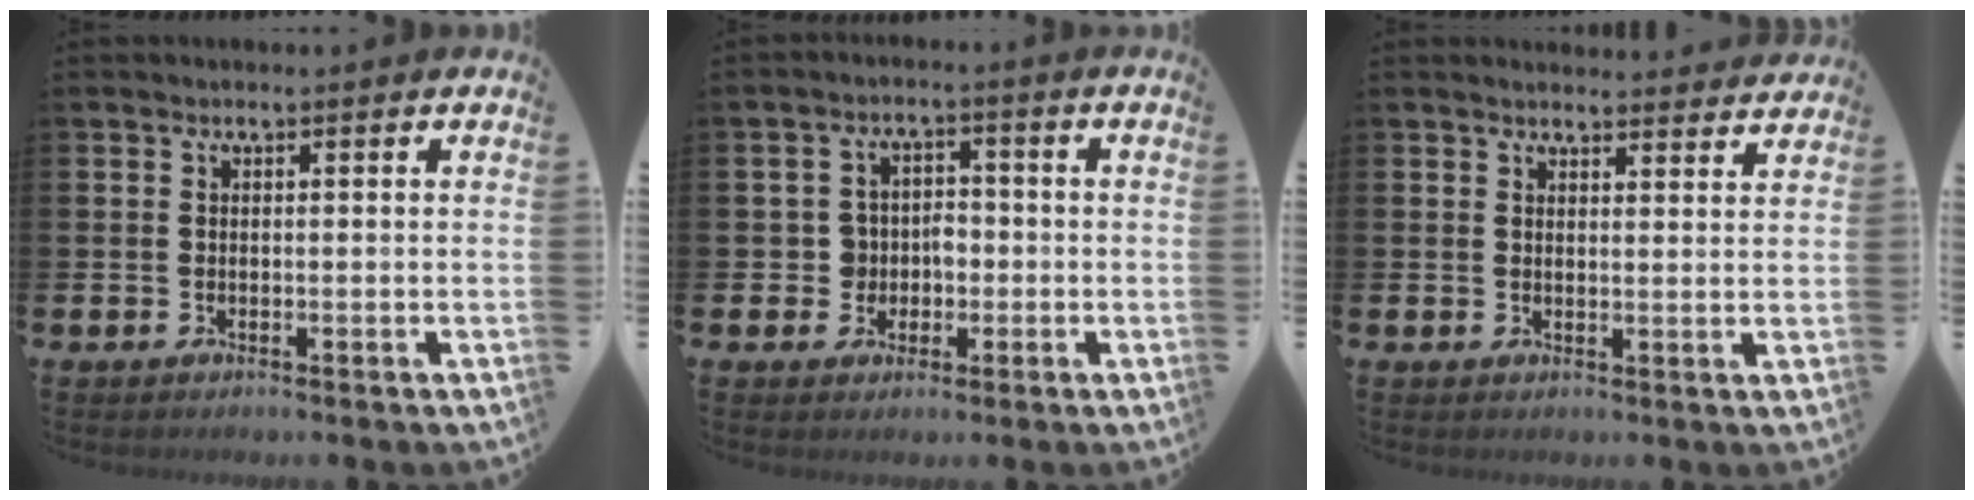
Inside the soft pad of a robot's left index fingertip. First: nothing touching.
{"total": 3.7, "force": [-0.9, 3.5, 0.8], "torque": [-0.024, 0.006, -0.024]}
{"total": 2.9, "force": [2.9, 0.3, 0.0], "torque": [0.010, -0.021, 0.049]}